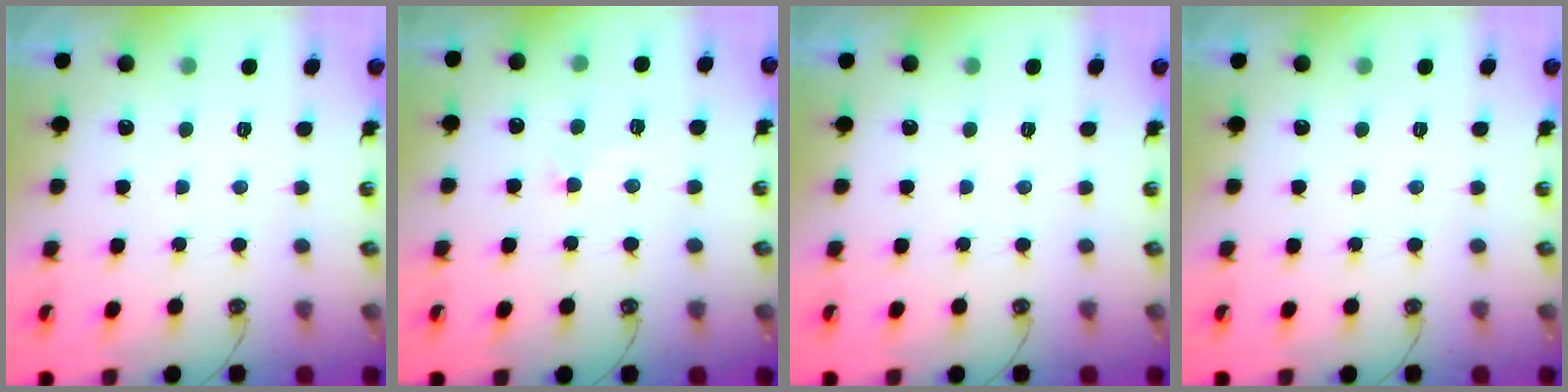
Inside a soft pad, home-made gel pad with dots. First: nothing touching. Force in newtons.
{"total": 0.8, "press": 0.6, "slide": 0.6}
{"total": 0.0}
{"total": 0.0}